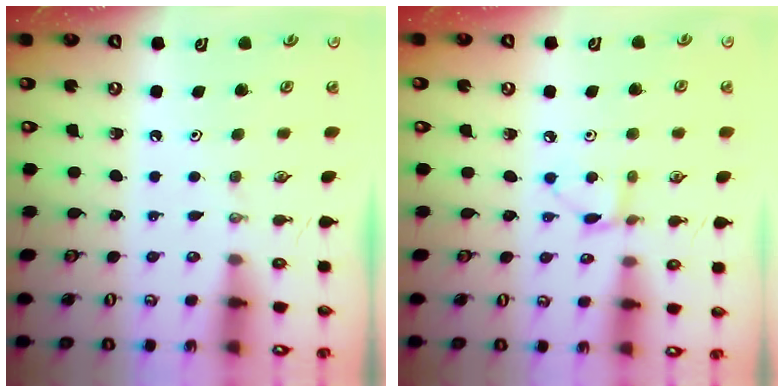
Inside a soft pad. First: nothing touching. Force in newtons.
{"total": 5.6, "press": 5.5, "slide": 0.7}